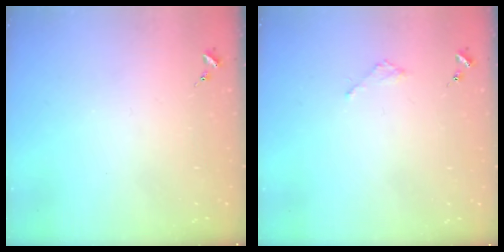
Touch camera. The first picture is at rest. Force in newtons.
{"total": 1.8, "press": 1.8, "slide": 0.2}